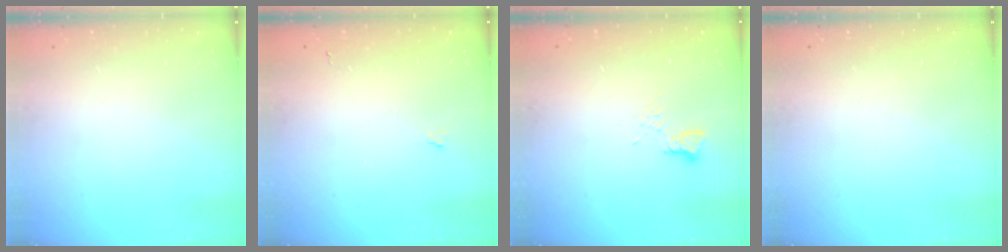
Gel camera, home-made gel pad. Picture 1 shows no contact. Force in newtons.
{"total": 3.8, "press": 3.8, "slide": 0.6}
{"total": 2.5, "press": 2.5, "slide": 0.3}
{"total": 0.0}